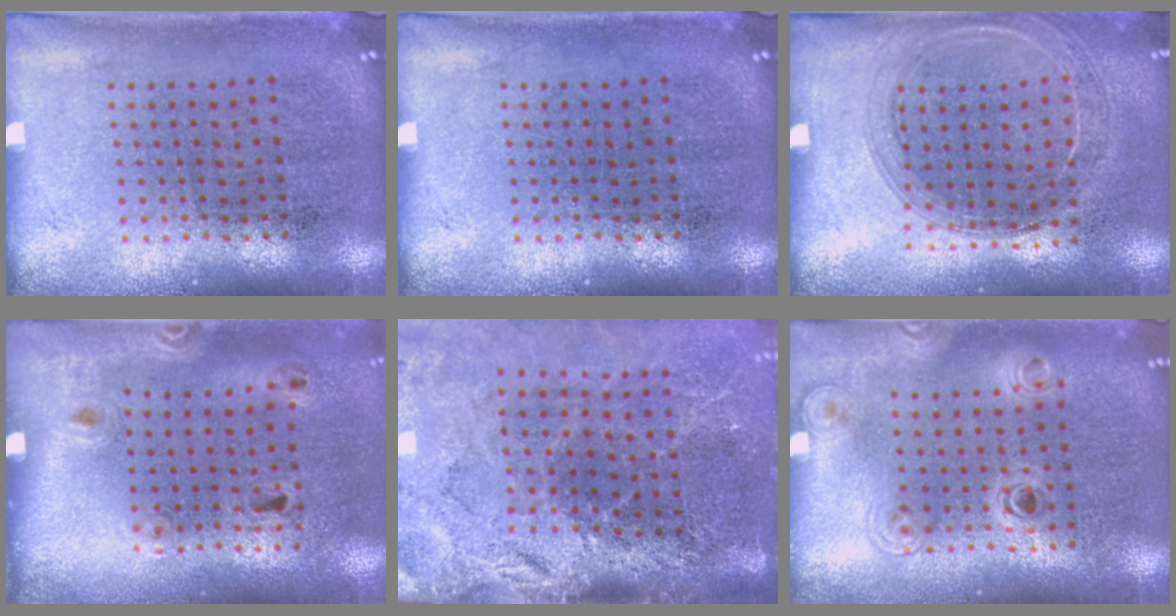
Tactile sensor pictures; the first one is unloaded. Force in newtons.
{"total": 0.0}
{"total": 1.6, "press": 1.5, "slide": 0.2}
{"total": 1.3, "press": 0.8, "slide": 1.1}
{"total": 4.0, "press": 3.3, "slide": 2.3}
{"total": 1.4, "press": 1.2, "slide": 0.7}